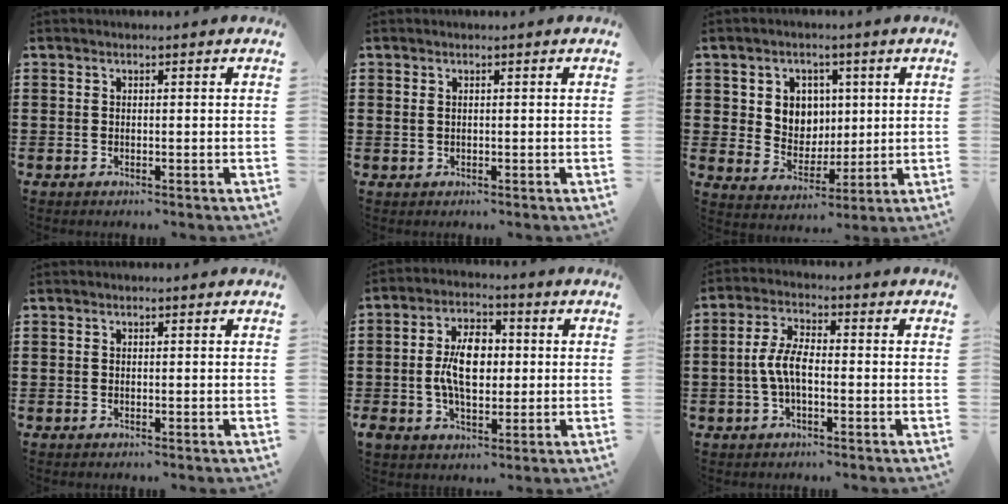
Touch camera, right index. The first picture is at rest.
{"total": 0.8, "force": [0.3, 0.5, 0.5], "torque": [-0.012, 0.005, 0.005]}
{"total": 5.7, "force": [1.9, 5.2, 1.5], "torque": [-0.049, 0.012, 0.031]}
{"total": 0.0}
{"total": 8.3, "force": [-0.1, 4.8, 6.7], "torque": [-0.135, 0.011, -0.008]}
{"total": 5.5, "force": [-1.0, 2.4, 4.9], "torque": [-0.114, 0.000, -0.026]}